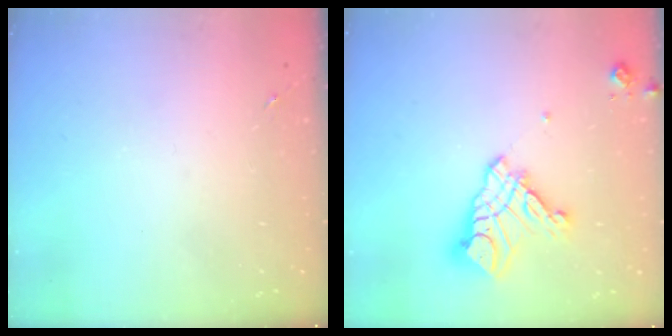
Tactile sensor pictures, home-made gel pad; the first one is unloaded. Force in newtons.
{"total": 14.4, "press": 14.3, "slide": 1.5}